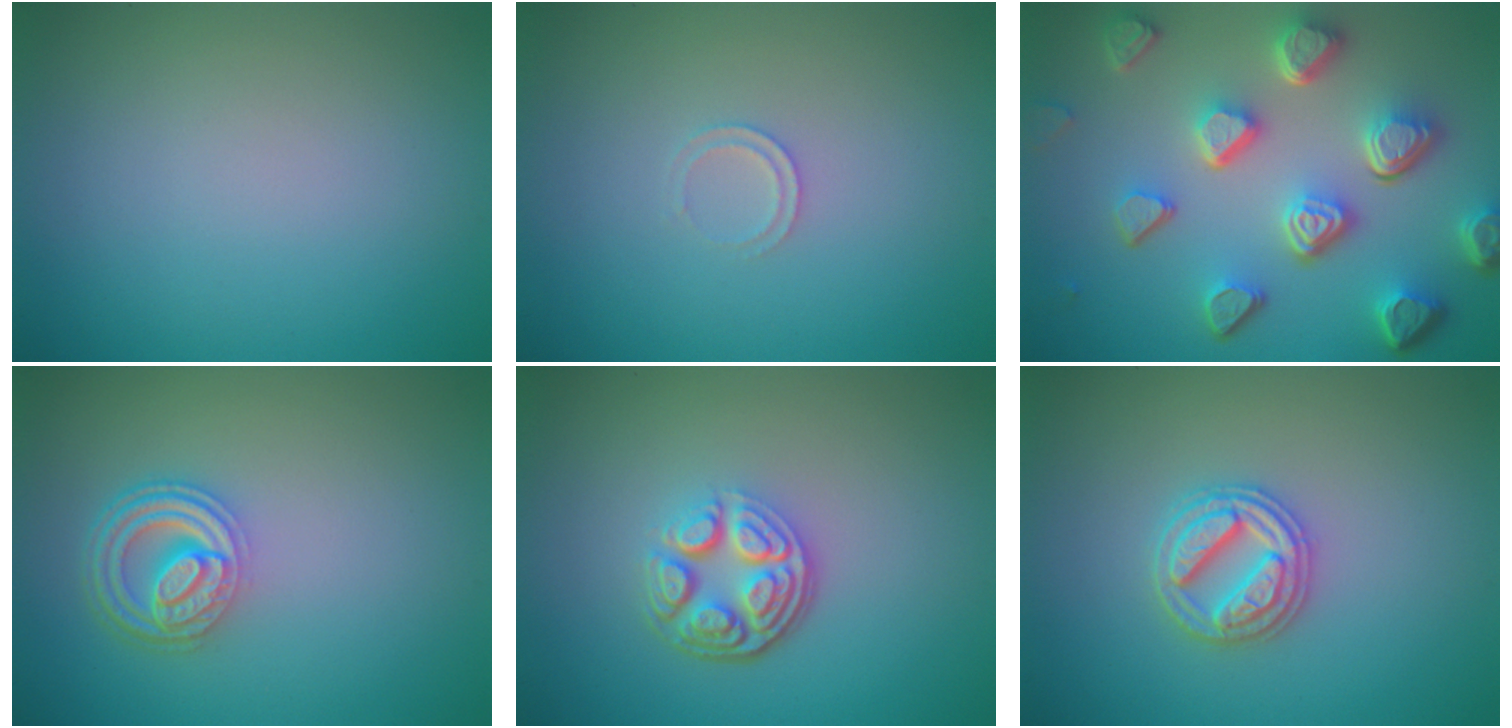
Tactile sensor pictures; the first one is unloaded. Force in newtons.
{"total": 0.9, "press": 0.9, "slide": 0.1}
{"total": 7.7, "press": 5.6, "slide": 5.3}
{"total": 4.6, "press": 3.5, "slide": 3.0}
{"total": 4.8, "press": 3.5, "slide": 3.3}
{"total": 3.2, "press": 3.2, "slide": 0.6}